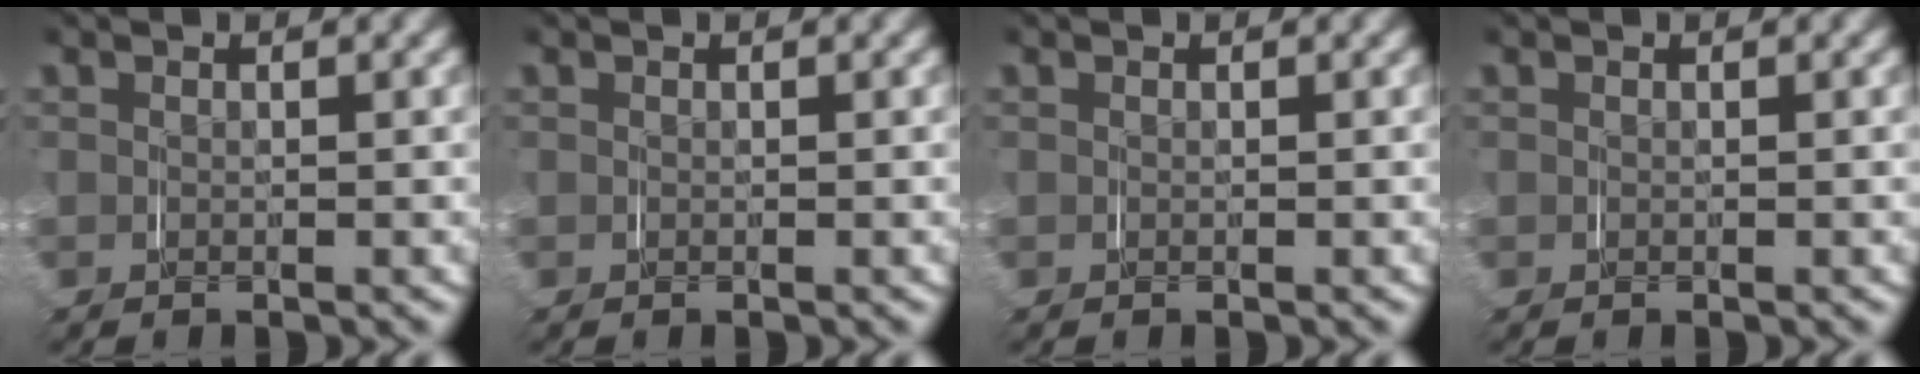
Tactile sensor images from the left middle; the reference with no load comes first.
{"total": 0.0}
{"total": 0.0}
{"total": 0.0}